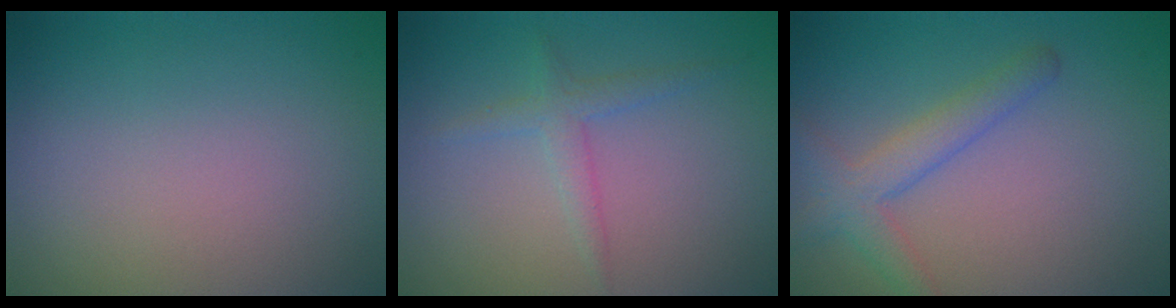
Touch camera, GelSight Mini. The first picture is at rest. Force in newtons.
{"total": 1.6, "press": 1.6, "slide": 0.1}
{"total": 3.1, "press": 3.1, "slide": 0.2}